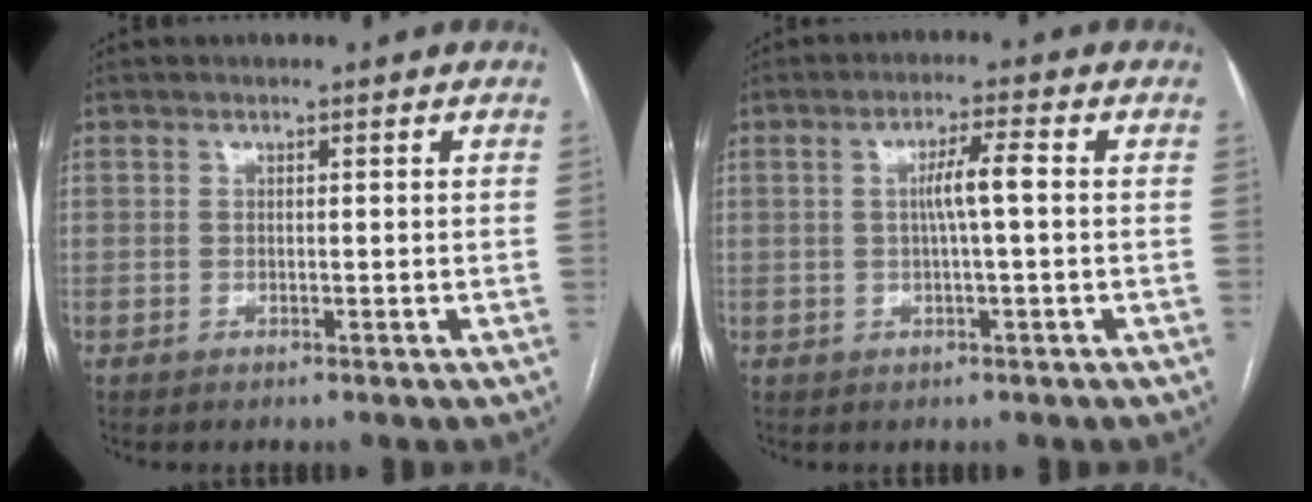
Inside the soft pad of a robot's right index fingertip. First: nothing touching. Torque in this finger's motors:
{"motor_torque": [0.78, 0.02, 0.37, 0.10]}